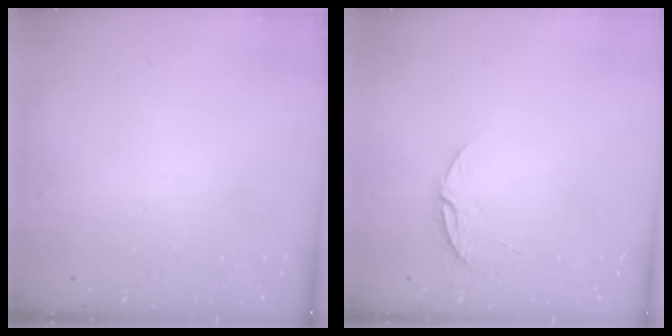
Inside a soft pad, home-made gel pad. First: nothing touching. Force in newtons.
{"total": 5.6, "press": 5.5, "slide": 0.6}